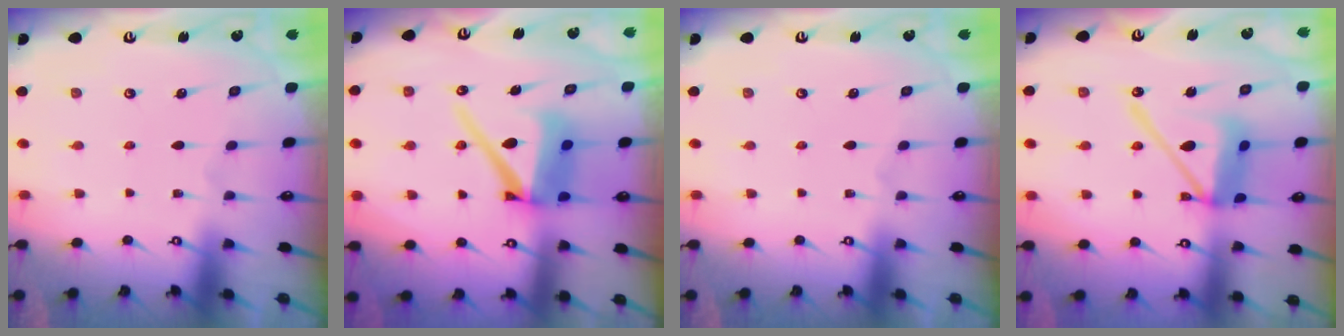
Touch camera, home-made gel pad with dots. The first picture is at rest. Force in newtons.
{"total": 12.1, "press": 11.9, "slide": 1.6}
{"total": 0.0}
{"total": 14.5, "press": 14.4, "slide": 1.8}